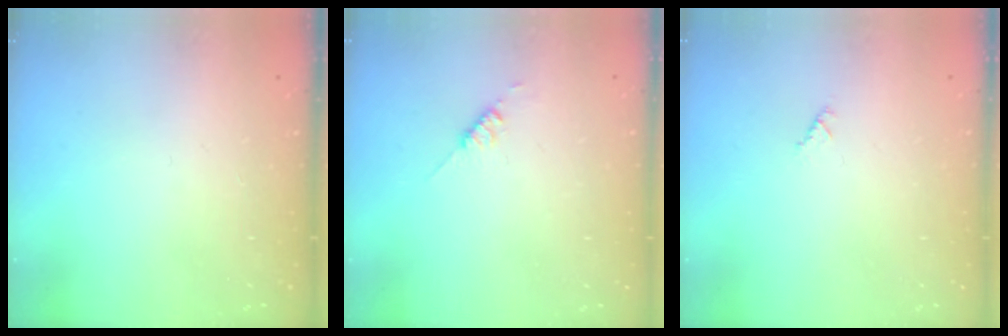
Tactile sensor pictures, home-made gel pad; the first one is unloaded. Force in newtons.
{"total": 2.6, "press": 2.6, "slide": 0.3}
{"total": 0.6, "press": 0.6, "slide": 0.2}